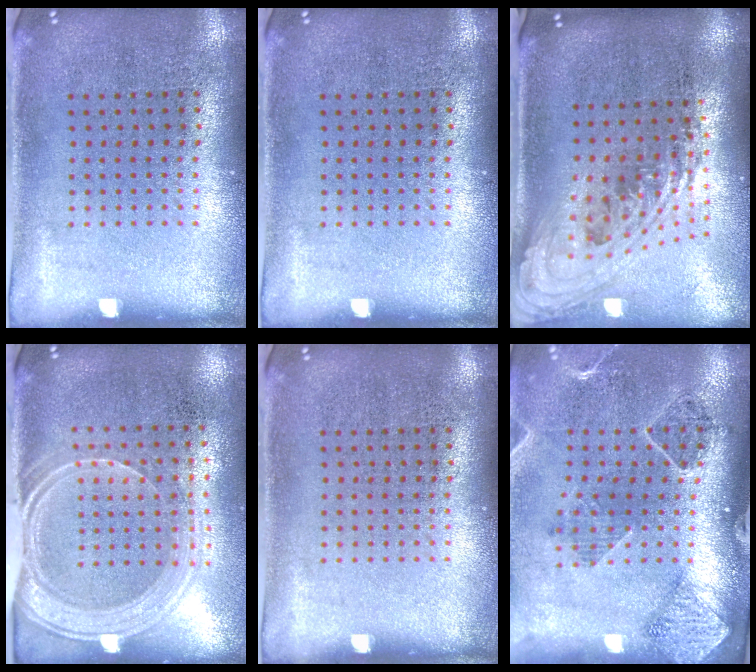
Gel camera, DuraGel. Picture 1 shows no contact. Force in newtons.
{"total": 0.0}
{"total": 2.4, "press": 1.7, "slide": 1.7}
{"total": 1.9, "press": 1.7, "slide": 0.9}
{"total": 0.0}
{"total": 1.5, "press": 1.5, "slide": 0.0}